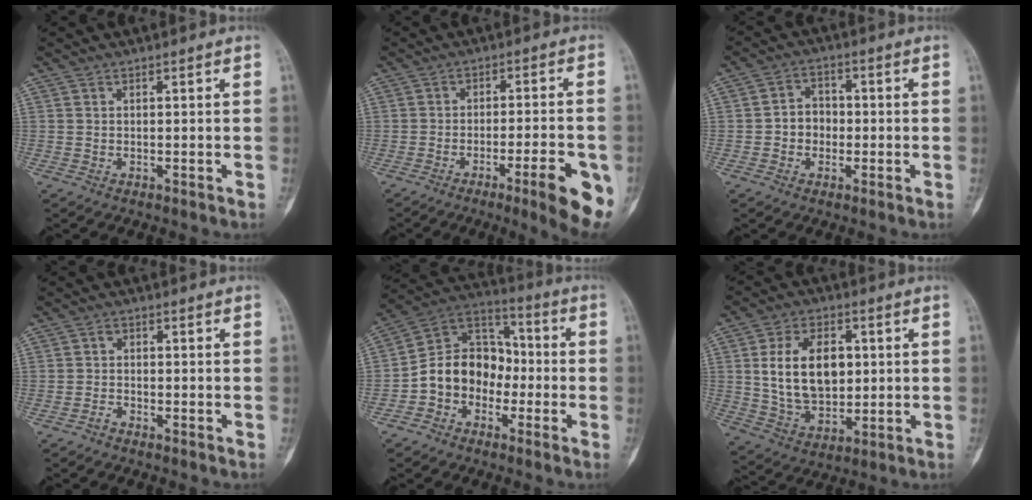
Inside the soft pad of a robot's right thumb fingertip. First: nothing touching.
{"total": 10.9, "force": [-4.8, 1.9, 9.6], "torque": [-0.119, 0.009, -0.064]}
{"total": 5.1, "force": [-0.7, 4.4, 2.5], "torque": [-0.019, 0.019, -0.020]}
{"total": 1.5, "force": [-1.2, 0.8, 0.3], "torque": [0.003, 0.007, -0.028]}
{"total": 12.9, "force": [-3.1, 10.4, 6.9], "torque": [-0.082, 0.056, -0.068]}
{"total": 14.7, "force": [2.2, 9.6, 11.0], "torque": [-0.161, -0.008, 0.045]}